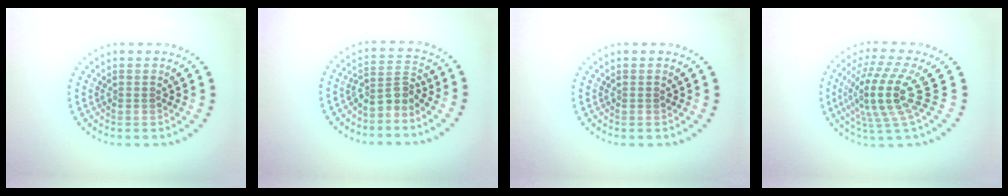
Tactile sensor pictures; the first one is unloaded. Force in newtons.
{"total": 2.8, "press": 2.0, "slide": 2.0}
{"total": 0.0}
{"total": 5.2, "press": 3.9, "slide": 3.4}